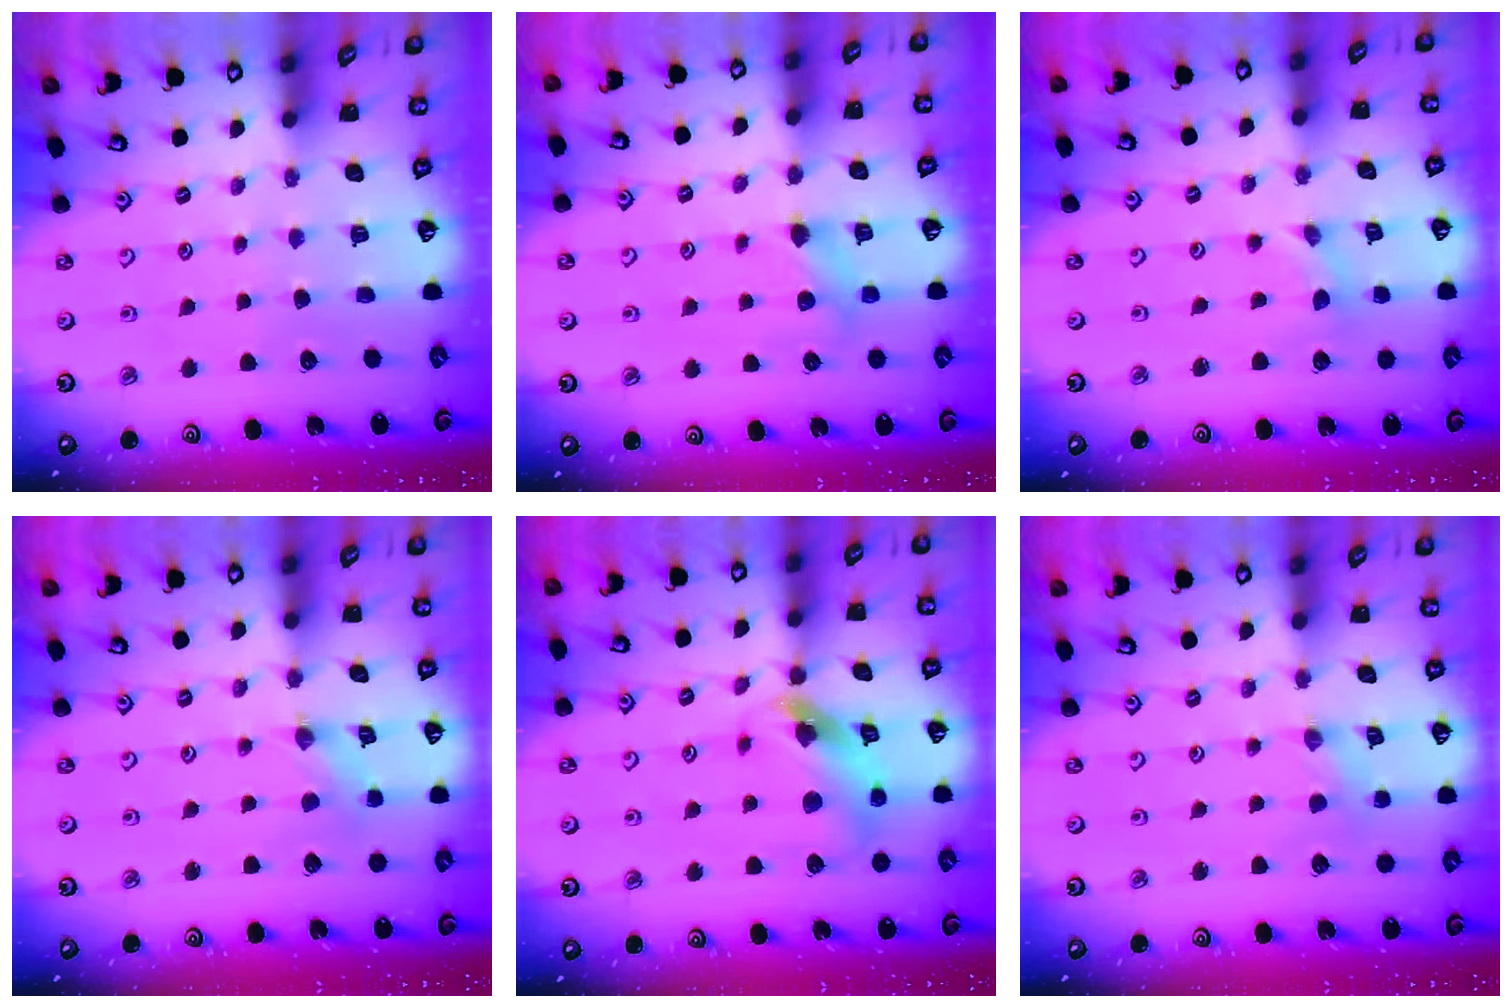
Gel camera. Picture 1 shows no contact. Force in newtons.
{"total": 3.8, "press": 3.7, "slide": 0.5}
{"total": 1.1, "press": 1.1, "slide": 0.1}
{"total": 1.2, "press": 1.2, "slide": 0.2}
{"total": 11.0, "press": 10.9, "slide": 1.4}
{"total": 2.2, "press": 2.1, "slide": 0.4}